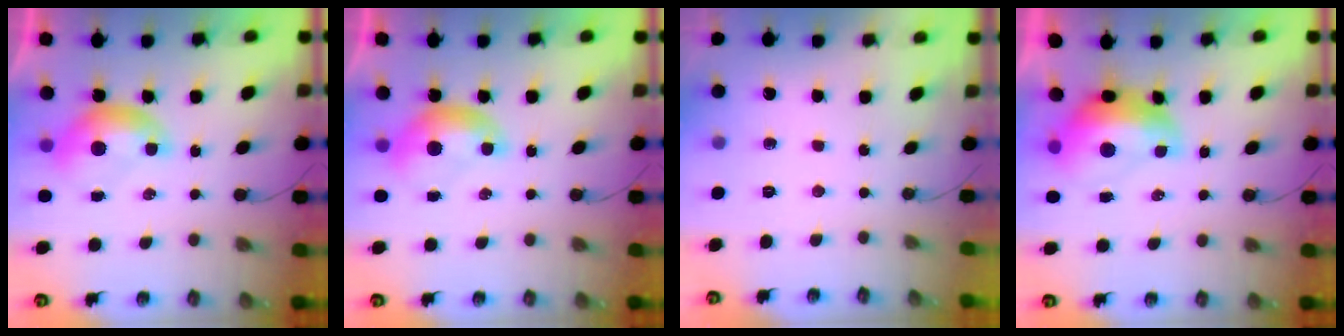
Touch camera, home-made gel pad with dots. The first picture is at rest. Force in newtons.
{"total": 0.0}
{"total": 0.0}
{"total": 2.9, "press": 2.8, "slide": 0.7}